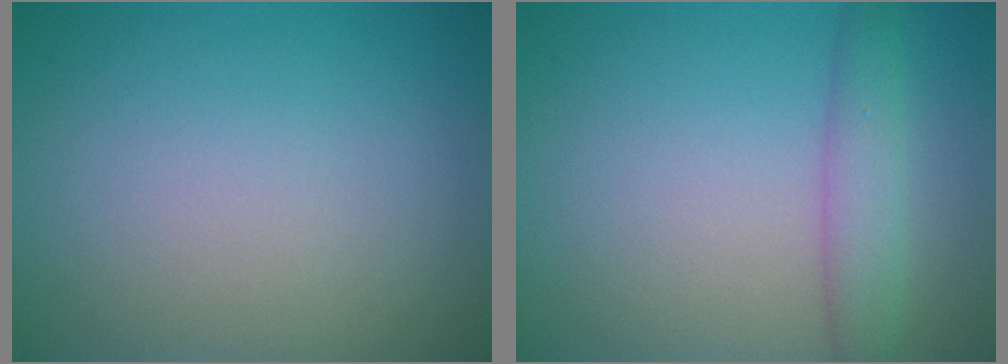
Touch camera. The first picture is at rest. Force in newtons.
{"total": 3.0, "press": 3.0, "slide": 0.1}